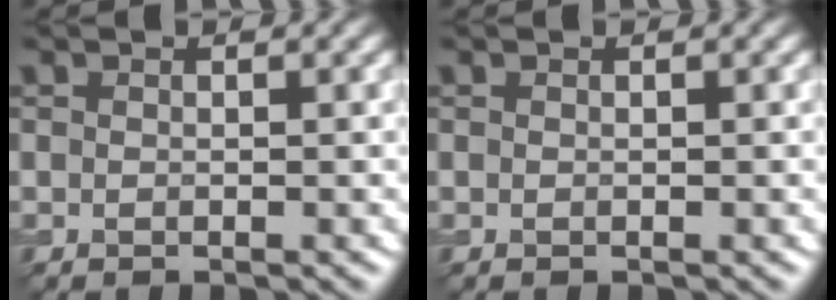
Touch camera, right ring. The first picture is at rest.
{"total": 0.0}